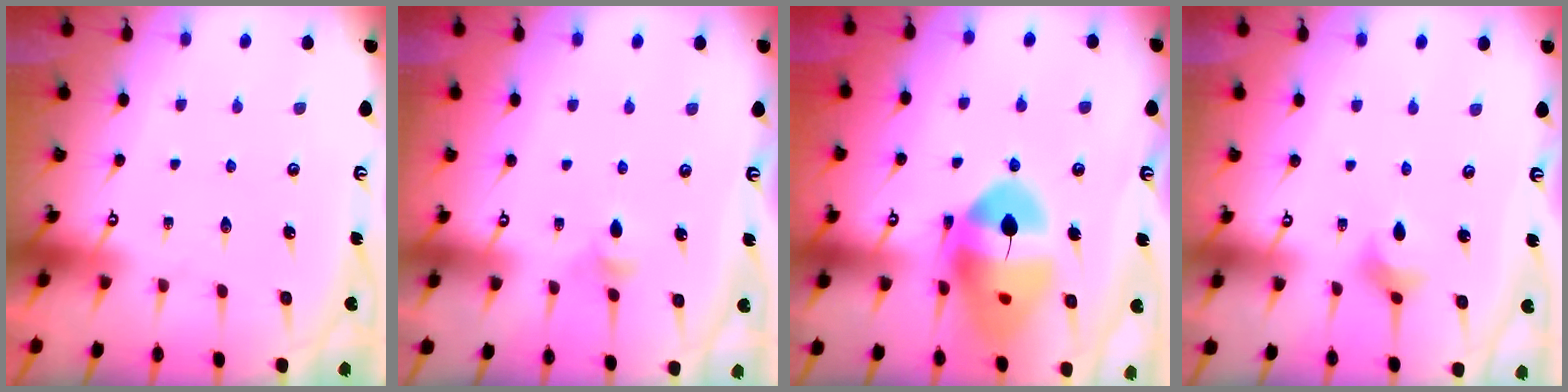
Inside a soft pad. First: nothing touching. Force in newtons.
{"total": 3.4, "press": 3.3, "slide": 0.7}
{"total": 16.0, "press": 15.9, "slide": 1.5}
{"total": 2.7, "press": 2.6, "slide": 0.5}